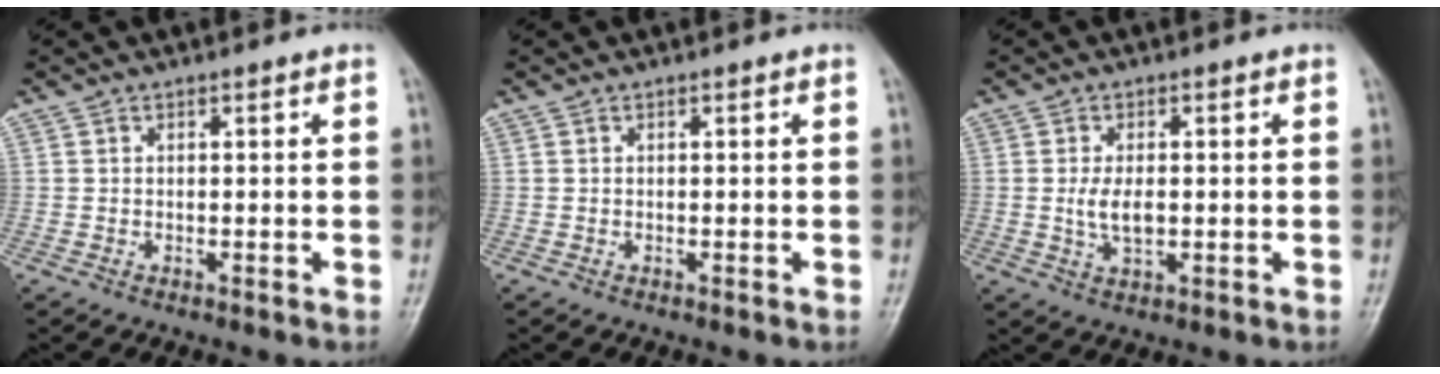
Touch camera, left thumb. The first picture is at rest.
{"total": 0.0}
{"total": 4.6, "force": [-0.1, 2.4, 3.9], "torque": [-0.074, -0.005, 0.000]}